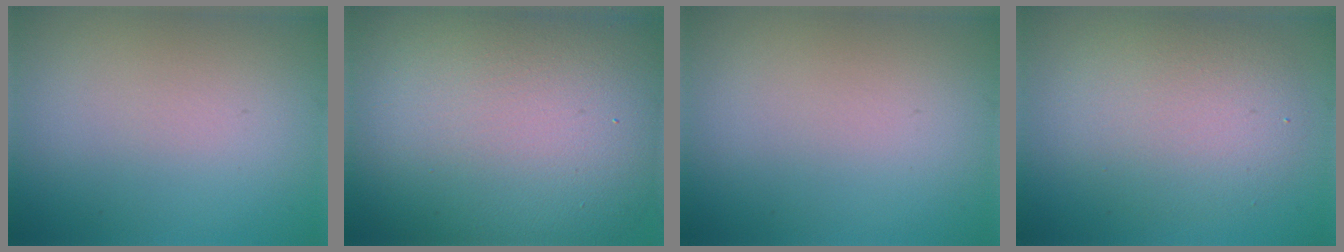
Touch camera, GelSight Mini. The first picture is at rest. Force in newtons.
{"total": 19.0, "press": 19.0, "slide": 1.0}
{"total": 0.0}
{"total": 5.1, "press": 5.1, "slide": 0.3}